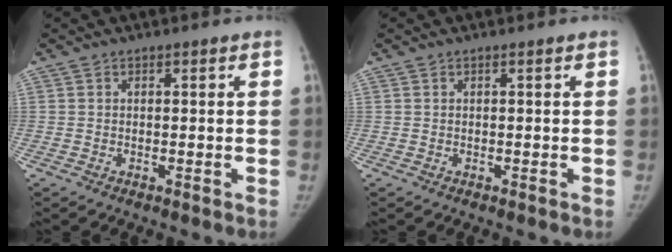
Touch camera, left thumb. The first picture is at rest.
{"total": 0.0}